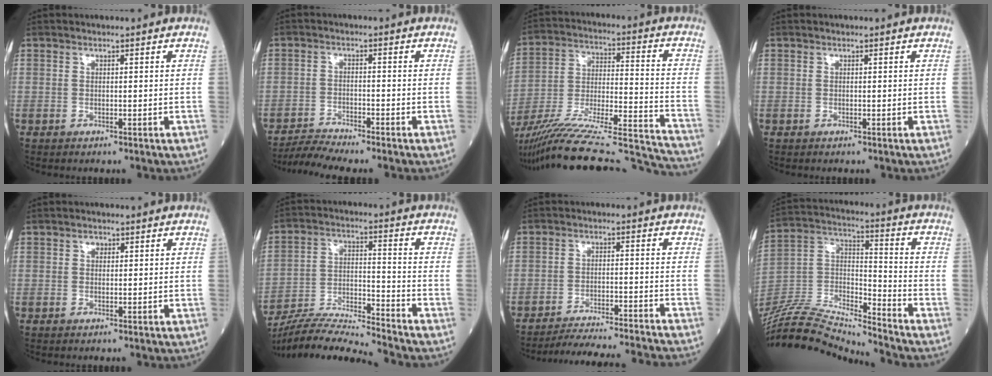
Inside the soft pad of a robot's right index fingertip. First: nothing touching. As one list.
[{"total": 4.2, "force": [-3.9, -1.3, 0.5], "torque": [-0.018, -0.019, -0.076]}, {"total": 30.9, "force": [-28.2, 0.6, 12.4], "torque": [-0.181, -0.034, -0.430]}, {"total": 0.0}, {"total": 0.8, "force": [0.4, 0.6, 0.2], "torque": [-0.001, 0.005, 0.009]}, {"total": 12.7, "force": [-12.3, -1.7, 3.0], "torque": [-0.056, 0.010, -0.229]}, {"total": 15.0, "force": [-14.3, -1.2, 4.4], "torque": [-0.057, -0.021, -0.207]}, {"total": 19.3, "force": [-18.6, -0.4, 5.1], "torque": [-0.099, 0.028, -0.335]}]